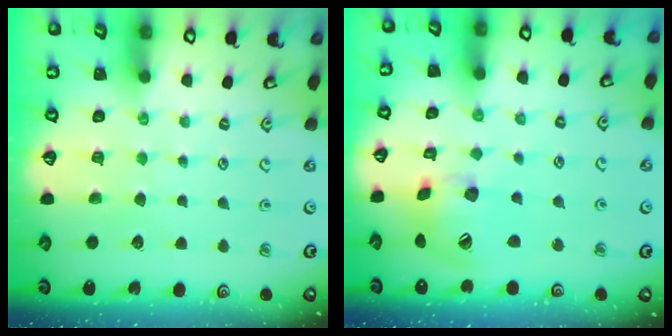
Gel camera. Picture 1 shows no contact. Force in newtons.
{"total": 16.7, "press": 16.5, "slide": 2.3}